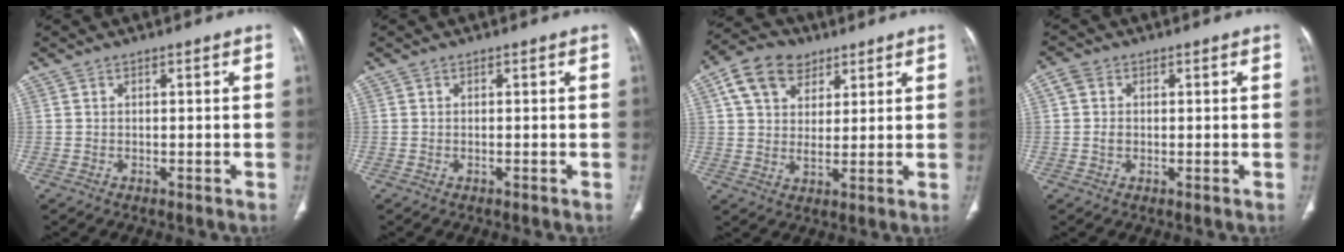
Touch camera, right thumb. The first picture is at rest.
{"total": 0.0}
{"total": 10.9, "force": [5.2, 7.4, 5.9], "torque": [-0.091, -0.005, 0.091]}
{"total": 3.0, "force": [0.2, 2.4, 1.7], "torque": [-0.037, 0.007, 0.001]}